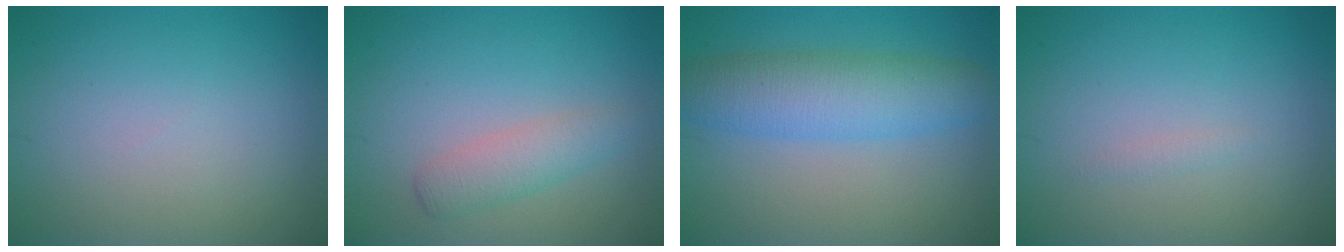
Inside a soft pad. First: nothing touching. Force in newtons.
{"total": 2.5, "press": 2.5, "slide": 0.0}
{"total": 5.9, "press": 5.9, "slide": 0.1}
{"total": 0.5, "press": 0.5, "slide": 0.1}